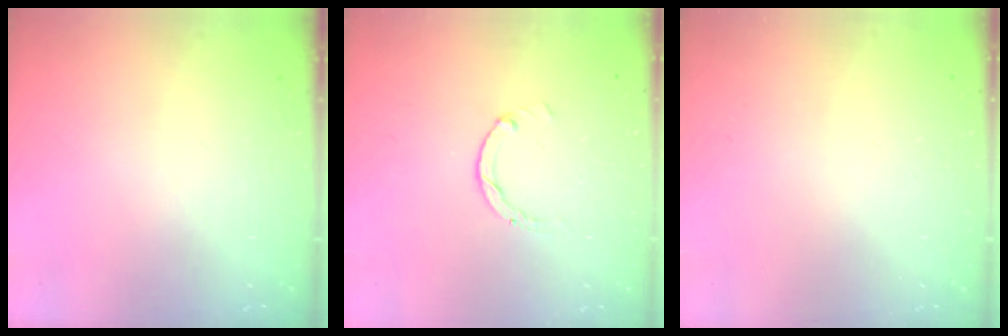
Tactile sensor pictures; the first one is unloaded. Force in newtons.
{"total": 0.7, "press": 0.7, "slide": 0.2}
{"total": 2.5, "press": 2.5, "slide": 0.2}